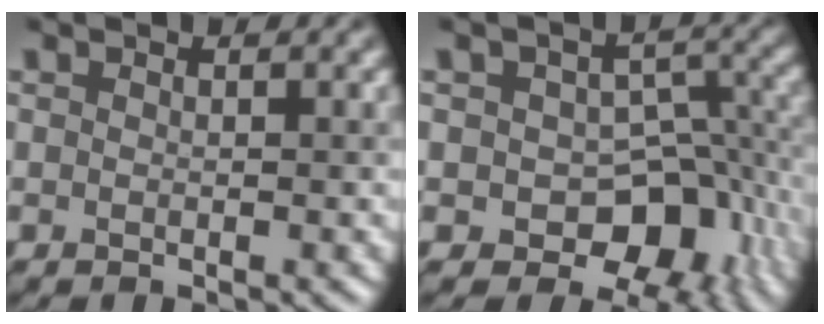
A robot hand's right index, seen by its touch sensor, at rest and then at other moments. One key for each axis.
{"total": 8.7, "fx": -3.0, "fy": 6.0, "fz": 5.5, "tx": -0.055, "ty": -0.006, "tz": -0.047}